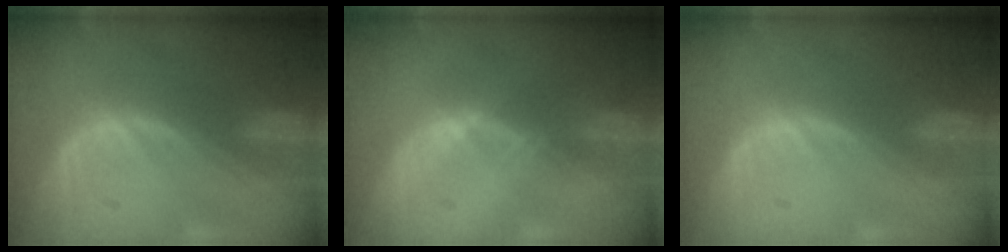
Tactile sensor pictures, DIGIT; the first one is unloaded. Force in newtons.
{"total": 0.6, "press": 0.5, "slide": 0.3}
{"total": 0.0}